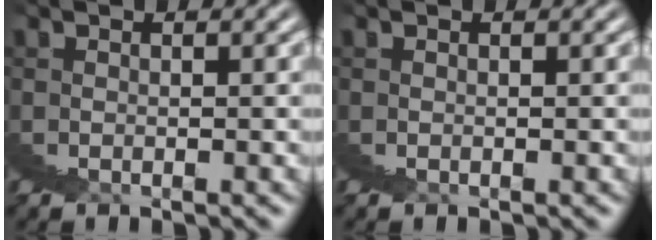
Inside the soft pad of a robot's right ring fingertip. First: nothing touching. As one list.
[{"total": 0.0}]